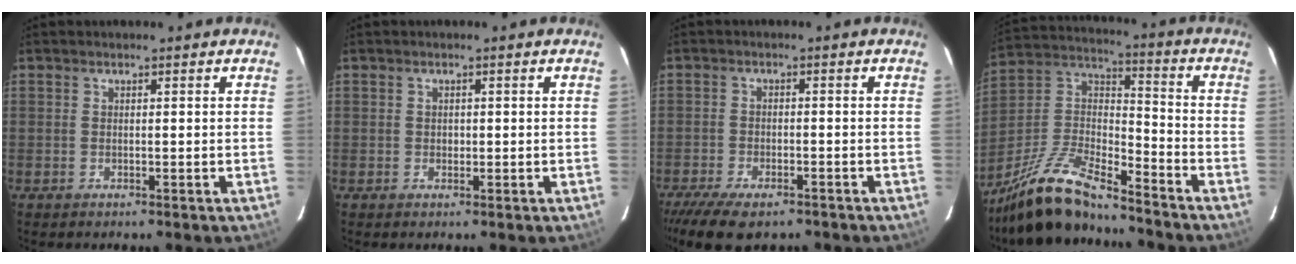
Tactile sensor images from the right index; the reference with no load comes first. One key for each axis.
{"total": 0.9, "fx": -0.1, "fy": 0.8, "fz": 0.2, "tx": 0.000, "ty": 0.001, "tz": -0.001}
{"total": 10.4, "fx": -8.0, "fy": 3.8, "fz": 5.5, "tx": -0.133, "ty": -0.029, "tz": -0.135}
{"total": 17.4, "fx": -14.2, "fy": 4.0, "fz": 9.3, "tx": -0.208, "ty": -0.002, "tz": -0.263}